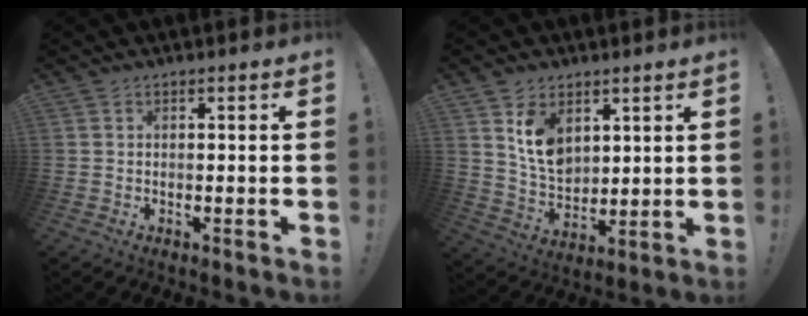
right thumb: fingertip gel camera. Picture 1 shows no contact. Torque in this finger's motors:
{"motor_torque": [0.49, 1.17, 0.07, 0.22, 0.03]}